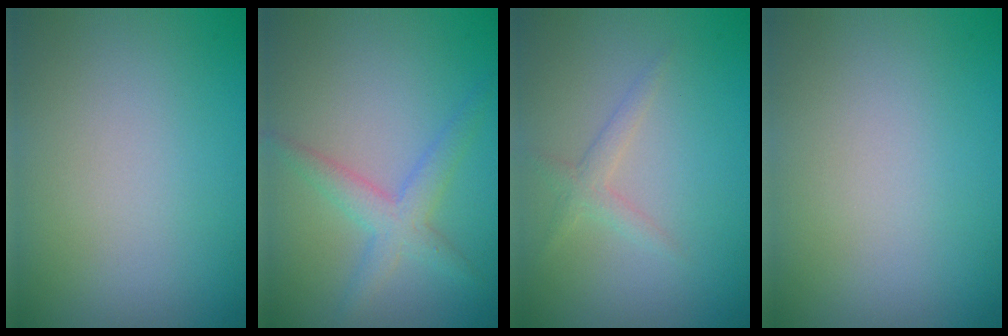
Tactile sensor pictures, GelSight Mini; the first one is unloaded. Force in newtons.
{"total": 2.9, "press": 2.9, "slide": 0.1}
{"total": 1.5, "press": 1.5, "slide": 0.1}
{"total": 0.0}